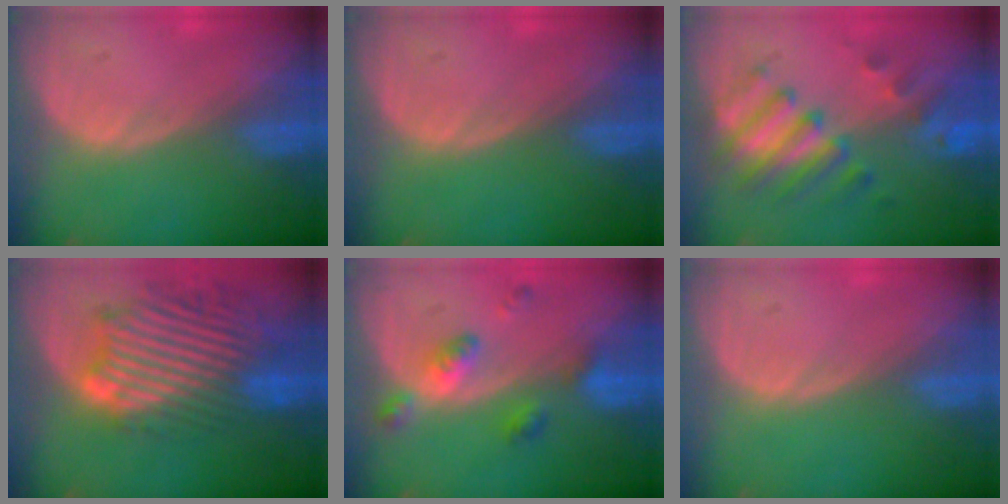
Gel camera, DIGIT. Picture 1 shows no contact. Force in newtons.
{"total": 0.0}
{"total": 7.6, "press": 7.5, "slide": 1.4}
{"total": 12.9, "press": 11.5, "slide": 5.8}
{"total": 5.6, "press": 4.8, "slide": 2.8}
{"total": 0.0}